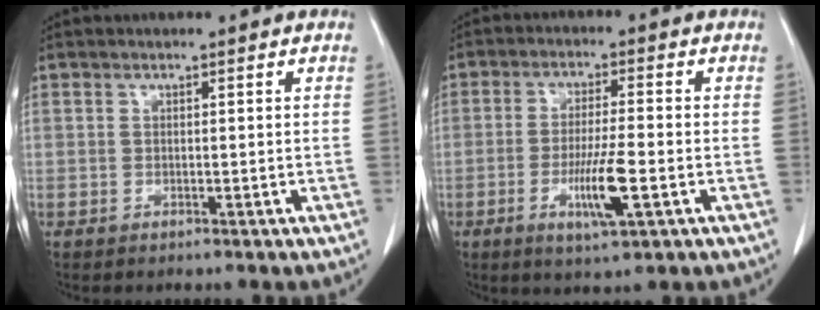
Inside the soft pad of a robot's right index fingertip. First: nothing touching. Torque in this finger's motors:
{"motor_torque": [1.26, -0.21, 0.35, 0.12]}